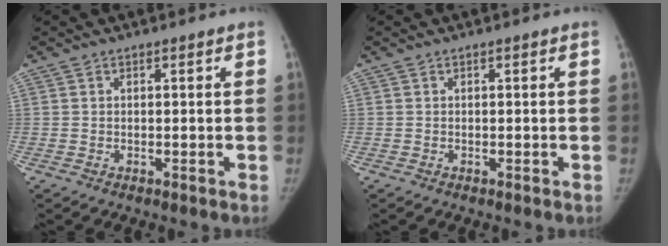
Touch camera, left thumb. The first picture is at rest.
{"total": 0.0}